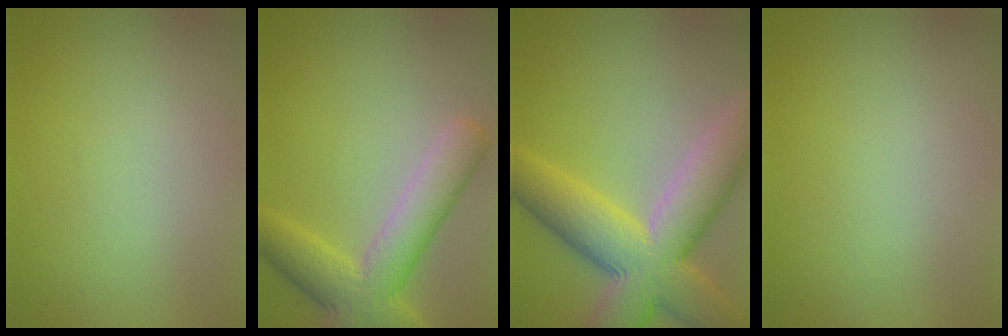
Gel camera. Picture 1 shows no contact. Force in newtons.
{"total": 6.8, "press": 6.8, "slide": 0.4}
{"total": 11.4, "press": 11.3, "slide": 0.8}
{"total": 0.0}